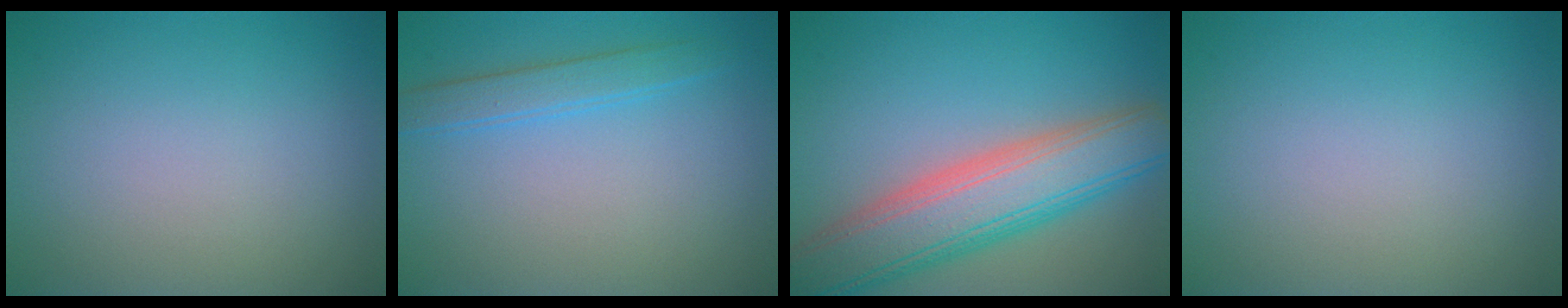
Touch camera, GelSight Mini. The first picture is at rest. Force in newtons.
{"total": 2.3, "press": 2.3, "slide": 0.1}
{"total": 8.7, "press": 8.7, "slide": 0.4}
{"total": 0.0}